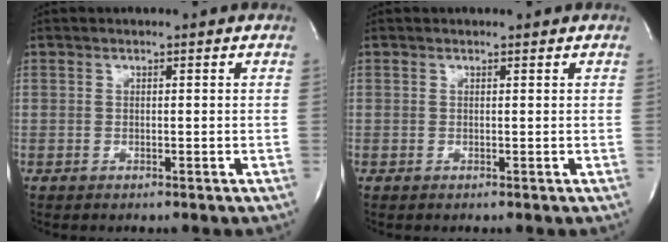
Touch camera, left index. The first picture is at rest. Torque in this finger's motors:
{"motor_torque": [0.11, -0.07, -0.01, -0.01]}